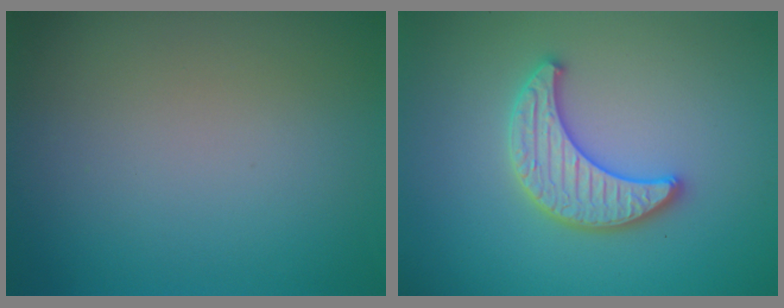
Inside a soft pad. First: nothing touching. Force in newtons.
{"total": 3.6, "press": 3.5, "slide": 0.7}